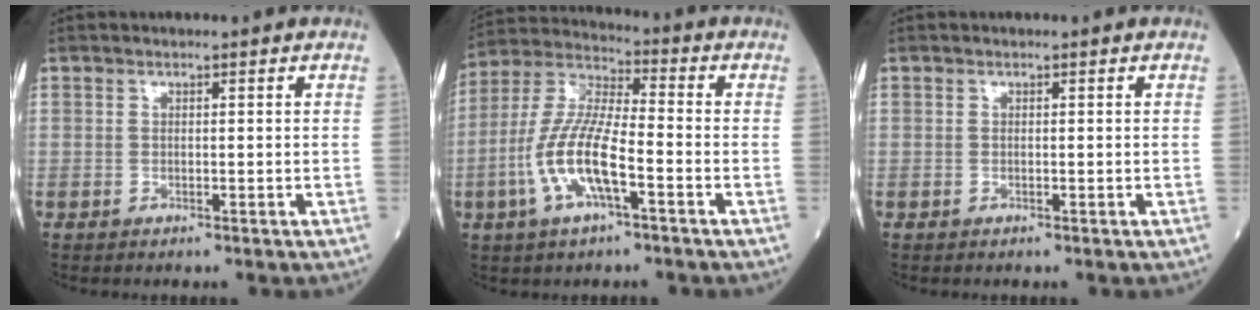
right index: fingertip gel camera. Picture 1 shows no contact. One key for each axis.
{"total": 12.1, "fx": -3.8, "fy": 2.7, "fz": 11.1, "tx": -0.242, "ty": 0.003, "tz": -0.074}
{"total": 0.0}